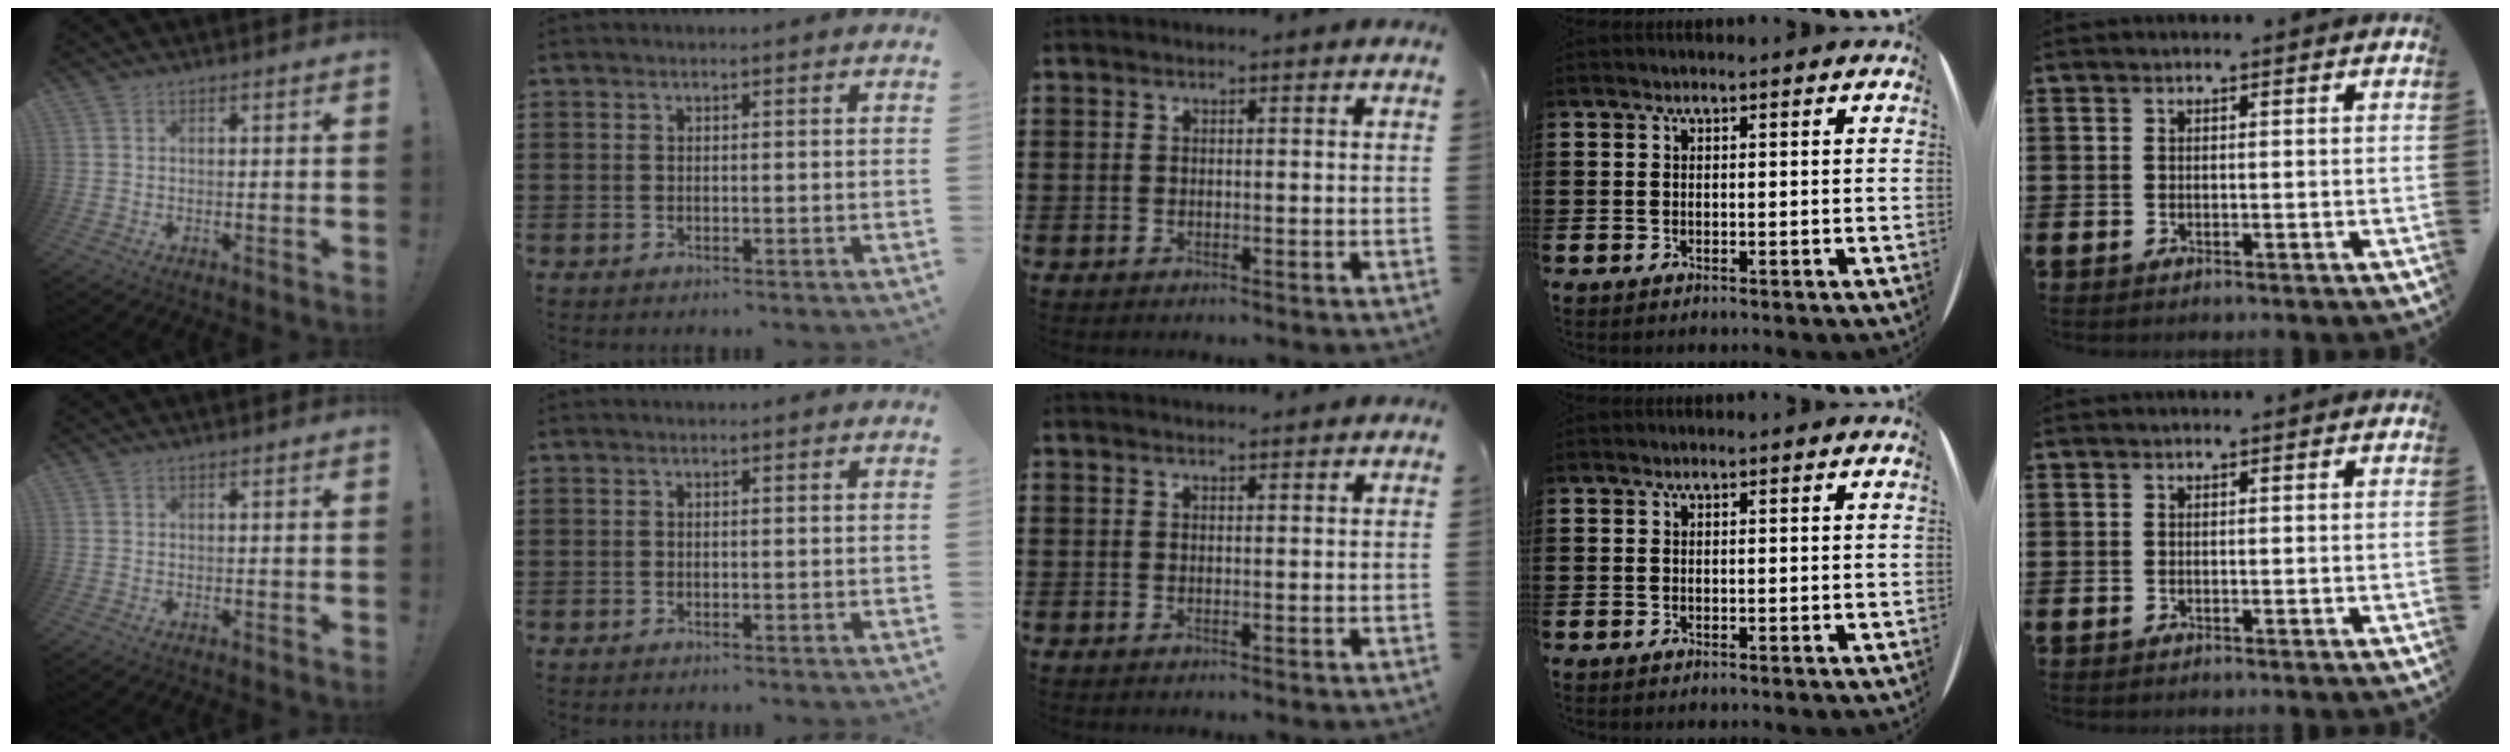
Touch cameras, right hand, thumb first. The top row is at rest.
{"middle": {"total": 0.9, "force": [0.9, 0.0, 0.1], "torque": [0.004, -0.004, 0.015]}}